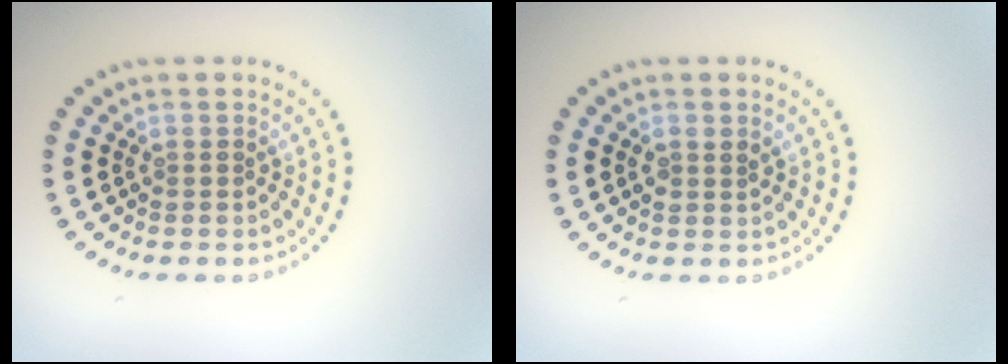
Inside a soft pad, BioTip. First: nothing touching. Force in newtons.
{"total": 1.0, "press": 0.9, "slide": 0.4}